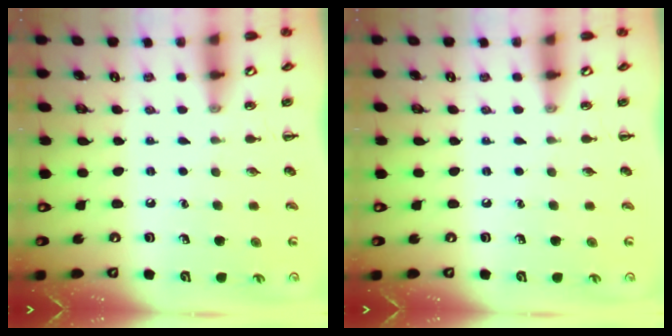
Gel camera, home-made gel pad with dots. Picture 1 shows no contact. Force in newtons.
{"total": 0.0}